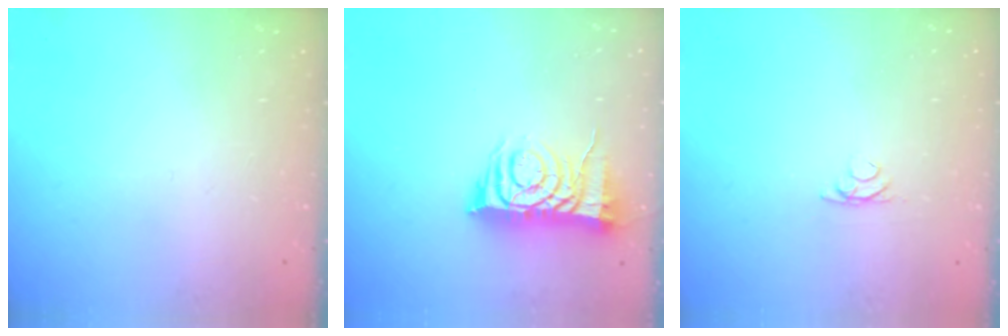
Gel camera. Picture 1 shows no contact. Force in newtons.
{"total": 8.5, "press": 8.5, "slide": 0.9}
{"total": 2.8, "press": 2.8, "slide": 0.5}